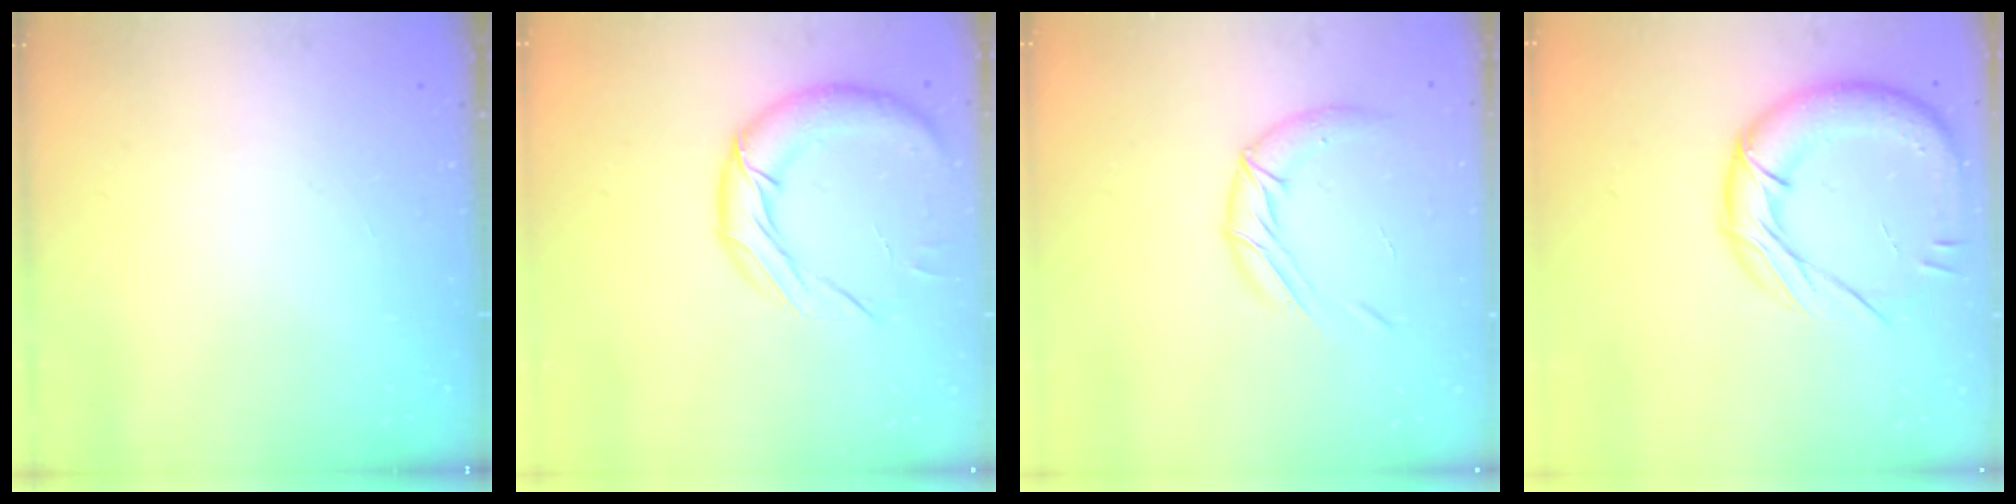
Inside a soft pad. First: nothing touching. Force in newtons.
{"total": 15.6, "press": 15.4, "slide": 2.7}
{"total": 10.8, "press": 10.7, "slide": 1.3}
{"total": 18.0, "press": 17.9, "slide": 2.2}